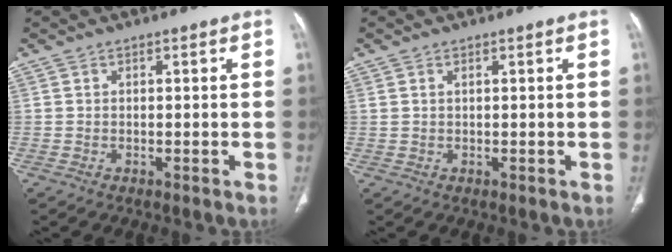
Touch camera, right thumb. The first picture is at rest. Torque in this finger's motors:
{"motor_torque": [-0.39, -0.41, -0.36, 0.14, 0.02]}